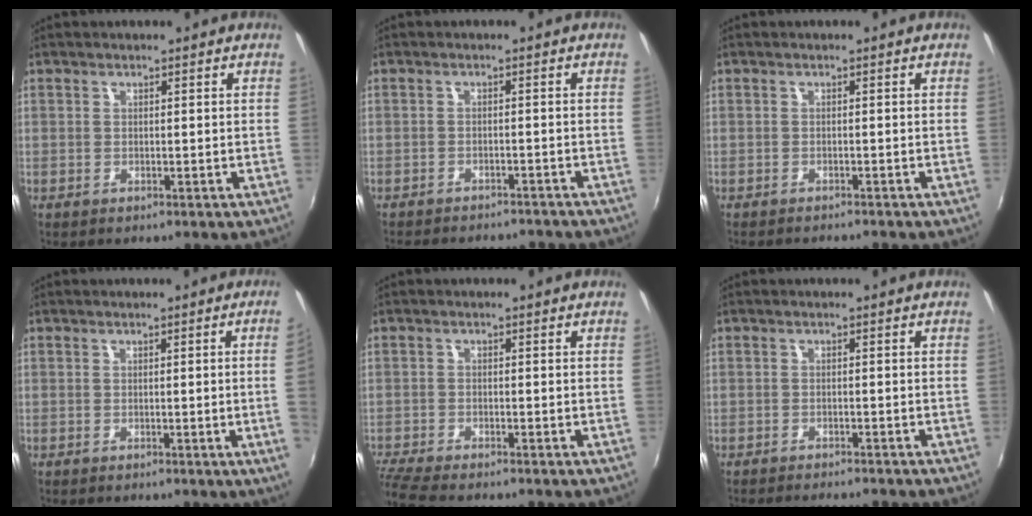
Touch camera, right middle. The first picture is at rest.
{"total": 12.1, "force": [-10.6, 3.2, 4.7], "torque": [-0.103, -0.015, -0.143]}
{"total": 3.5, "force": [-3.3, 0.2, 1.1], "torque": [-0.030, -0.012, -0.051]}
{"total": 3.4, "force": [0.0, -1.9, 2.8], "torque": [-0.042, -0.013, 0.006]}
{"total": 6.1, "force": [-5.5, 0.3, 2.6], "torque": [-0.077, -0.027, -0.101]}
{"total": 6.2, "force": [-5.6, 0.8, 2.5], "torque": [-0.063, -0.010, -0.083]}